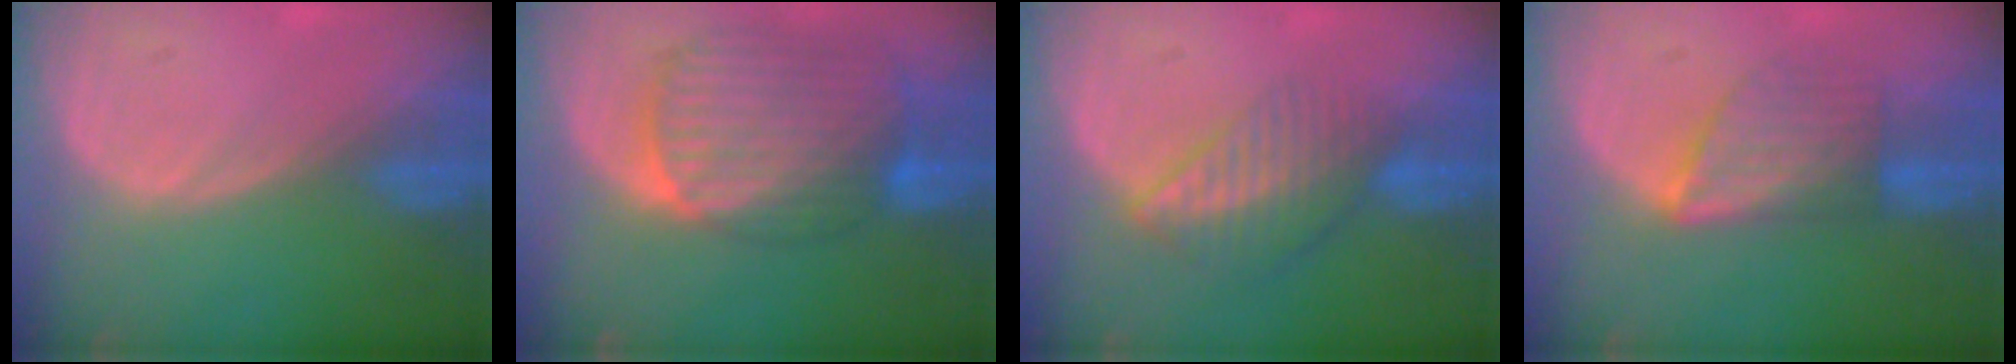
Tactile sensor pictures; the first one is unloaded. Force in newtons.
{"total": 10.7, "press": 9.1, "slide": 5.5}
{"total": 6.7, "press": 5.7, "slide": 3.5}
{"total": 6.0, "press": 6.0, "slide": 1.0}